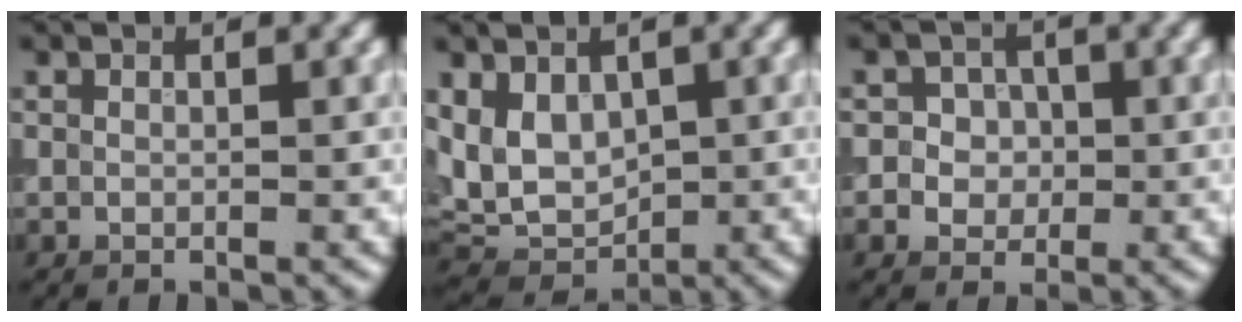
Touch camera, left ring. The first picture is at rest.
{"total": 5.2, "force": [0.8, 3.8, 3.4], "torque": [-0.072, -0.009, 0.010]}
{"total": 3.3, "force": [0.2, 3.0, 1.3], "torque": [-0.006, 0.011, -0.010]}